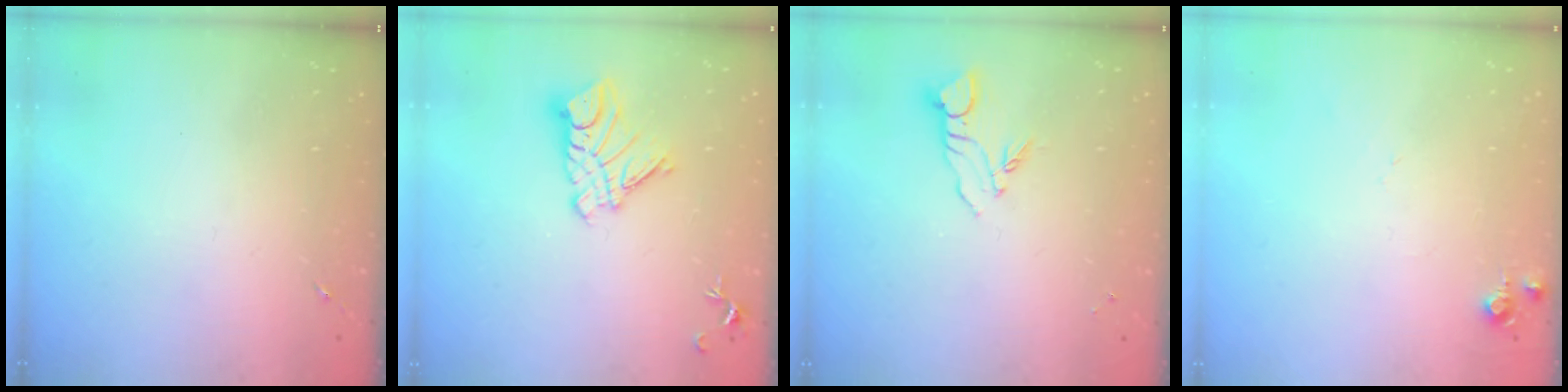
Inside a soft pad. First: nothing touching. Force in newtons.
{"total": 11.1, "press": 11.0, "slide": 1.1}
{"total": 4.9, "press": 4.9, "slide": 0.1}
{"total": 4.2, "press": 4.2, "slide": 0.6}